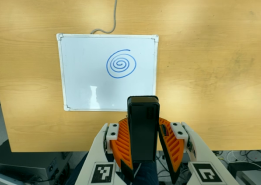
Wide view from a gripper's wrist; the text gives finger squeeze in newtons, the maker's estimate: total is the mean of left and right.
{"total": 7.1, "left": 6.1, "right": 8.1}